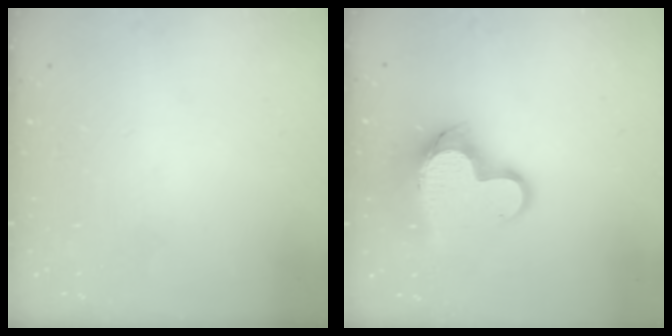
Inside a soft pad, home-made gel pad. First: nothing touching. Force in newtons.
{"total": 16.9, "press": 16.9, "slide": 1.7}